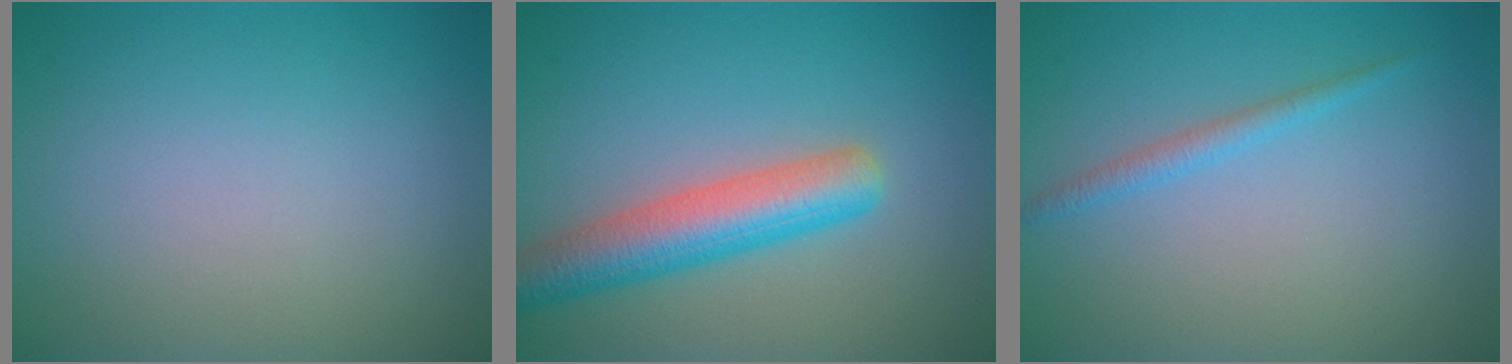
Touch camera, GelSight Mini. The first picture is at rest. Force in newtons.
{"total": 5.6, "press": 5.6, "slide": 0.2}
{"total": 1.3, "press": 1.3, "slide": 0.1}